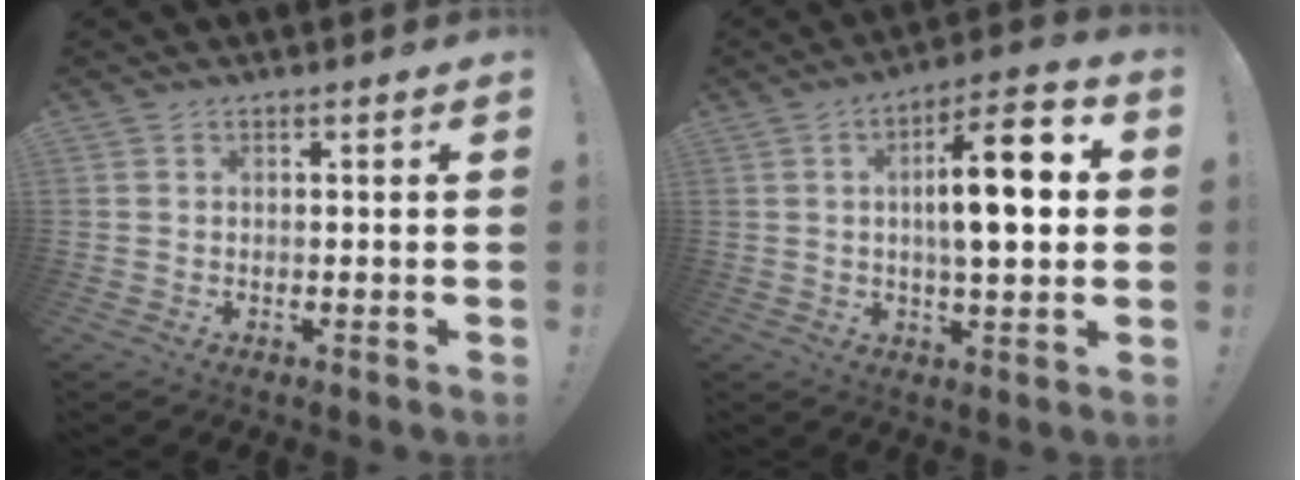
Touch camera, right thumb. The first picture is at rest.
{"total": 14.6, "force": [1.5, 4.6, 13.8], "torque": [-0.220, 0.003, 0.014]}